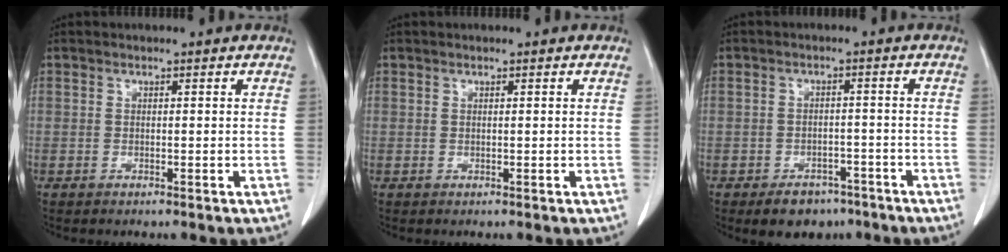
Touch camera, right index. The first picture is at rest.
{"total": 0.0}
{"total": 5.9, "force": [-4.3, 3.5, 2.0], "torque": [-0.027, 0.005, -0.059]}